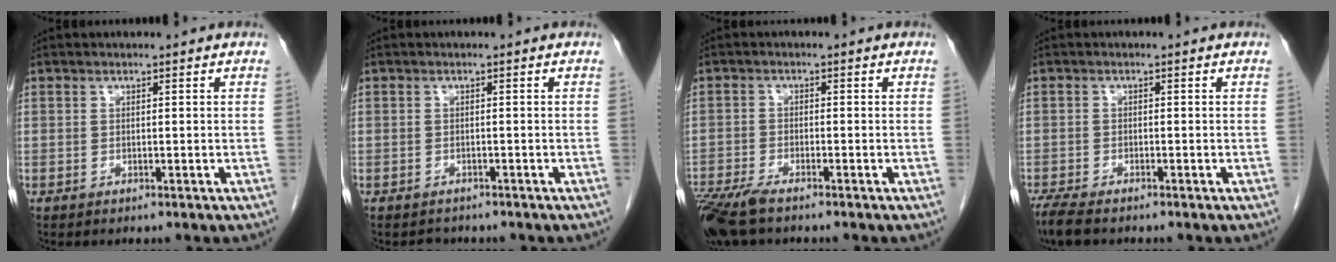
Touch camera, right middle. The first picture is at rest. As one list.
[{"total": 1.8, "force": [-1.5, 0.9, -0.3], "torque": [-0.001, 0.000, -0.024]}, {"total": 7.0, "force": [-5.4, 1.6, 4.2], "torque": [-0.082, -0.016, -0.101]}, {"total": 3.8, "force": [-3.2, 0.8, 2.0], "torque": [-0.046, -0.013, -0.056]}]